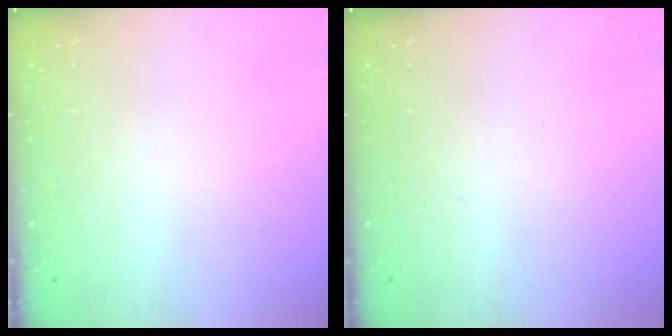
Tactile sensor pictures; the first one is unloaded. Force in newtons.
{"total": 0.0}